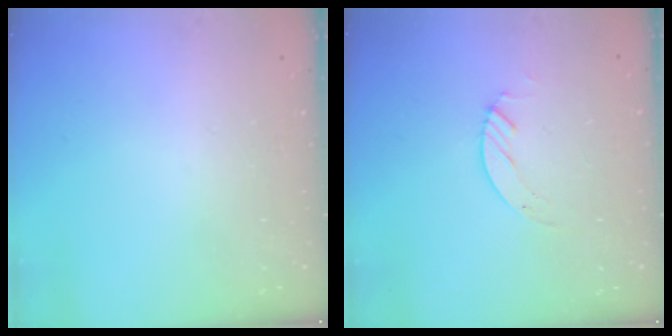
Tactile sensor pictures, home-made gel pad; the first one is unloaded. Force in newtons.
{"total": 2.1, "press": 2.1, "slide": 0.2}